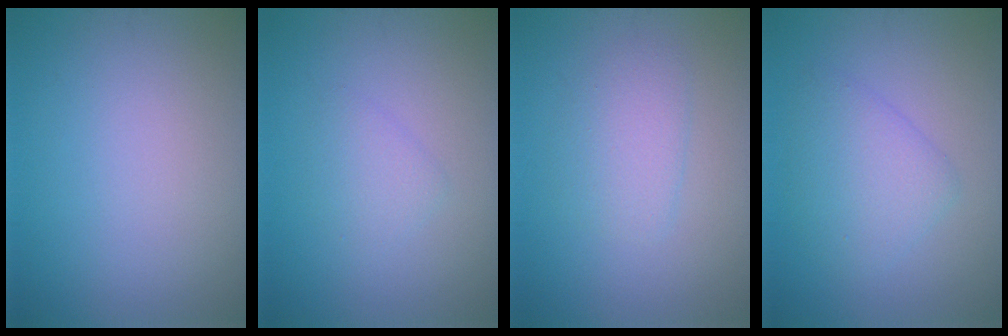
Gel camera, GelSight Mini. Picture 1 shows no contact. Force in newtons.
{"total": 1.5, "press": 1.5, "slide": 0.1}
{"total": 2.4, "press": 2.4, "slide": 0.1}
{"total": 3.3, "press": 3.3, "slide": 0.1}